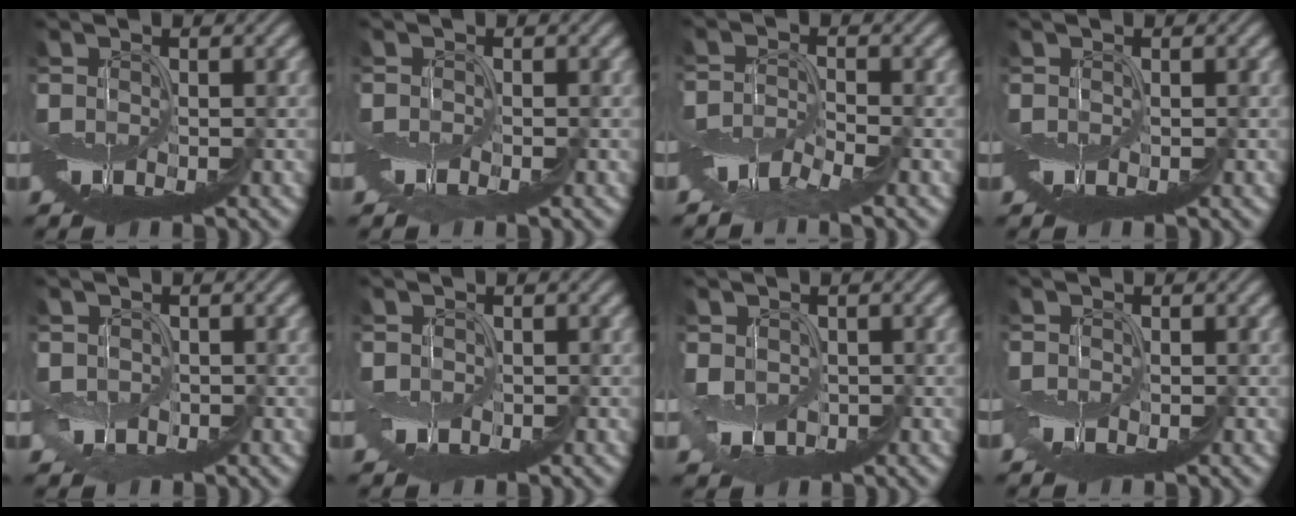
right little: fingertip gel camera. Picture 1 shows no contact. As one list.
[{"total": 0.9, "force": [-0.2, -0.5, -0.7], "torque": [0.014, 0.001, -0.005]}, {"total": 2.0, "force": [-1.8, -1.0, -0.3], "torque": [0.007, 0.008, -0.041]}, {"total": 0.0}, {"total": 0.7, "force": [0.6, 0.4, -0.1], "torque": [0.002, -0.001, 0.010]}, {"total": 0.7, "force": [0.6, 0.1, -0.3], "torque": [0.005, 0.001, 0.011]}, {"total": 2.0, "force": [1.1, 1.4, 0.8], "torque": [-0.019, -0.005, 0.025]}, {"total": 0.7, "force": [0.0, -0.4, -0.6], "torque": [0.012, 0.002, -0.002]}]